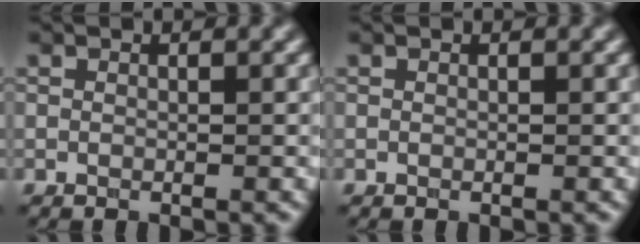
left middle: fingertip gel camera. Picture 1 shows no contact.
{"total": 0.0}